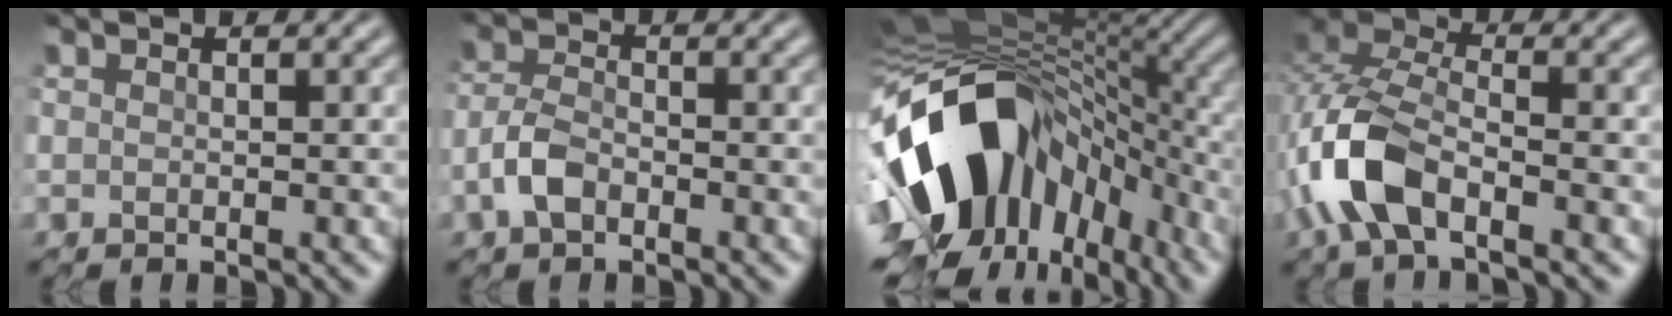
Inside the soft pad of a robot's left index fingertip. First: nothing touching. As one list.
[{"total": 2.7, "force": [-1.9, 0.9, 1.6], "torque": [-0.040, 0.006, -0.045]}, {"total": 16.2, "force": [-4.4, 10.1, 11.9], "torque": [-0.236, -0.008, -0.070]}, {"total": 6.5, "force": [-3.5, 2.5, 4.9], "torque": [-0.126, 0.006, -0.081]}]